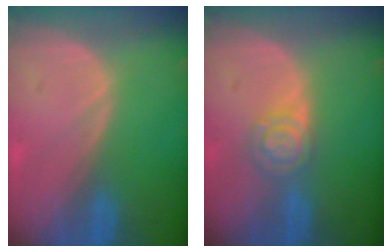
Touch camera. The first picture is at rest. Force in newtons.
{"total": 4.4, "press": 4.4, "slide": 0.0}